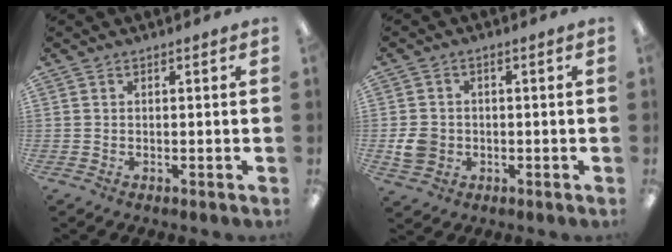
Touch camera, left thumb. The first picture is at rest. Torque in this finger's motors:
{"motor_torque": [-0.12, 0.14, -0.06, 0.05, 0.00]}